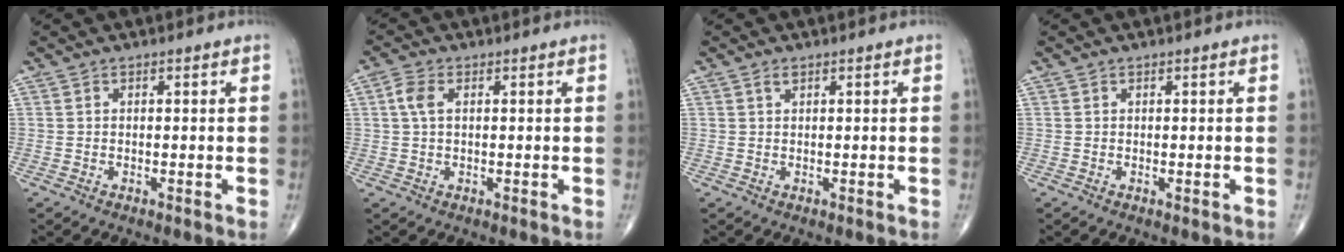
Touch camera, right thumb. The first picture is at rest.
{"total": 3.4, "force": [0.8, 1.9, 2.6], "torque": [-0.064, 0.011, 0.015]}
{"total": 1.0, "force": [0.6, 0.5, 0.6], "torque": [-0.010, 0.002, 0.012]}
{"total": 0.0}